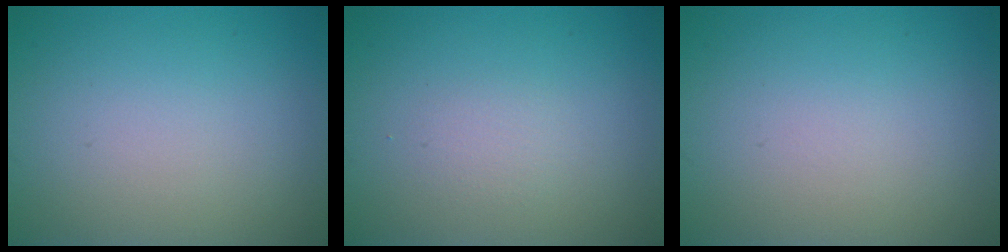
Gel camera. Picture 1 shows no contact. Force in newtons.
{"total": 1.0, "press": 1.0, "slide": 0.0}
{"total": 0.0}